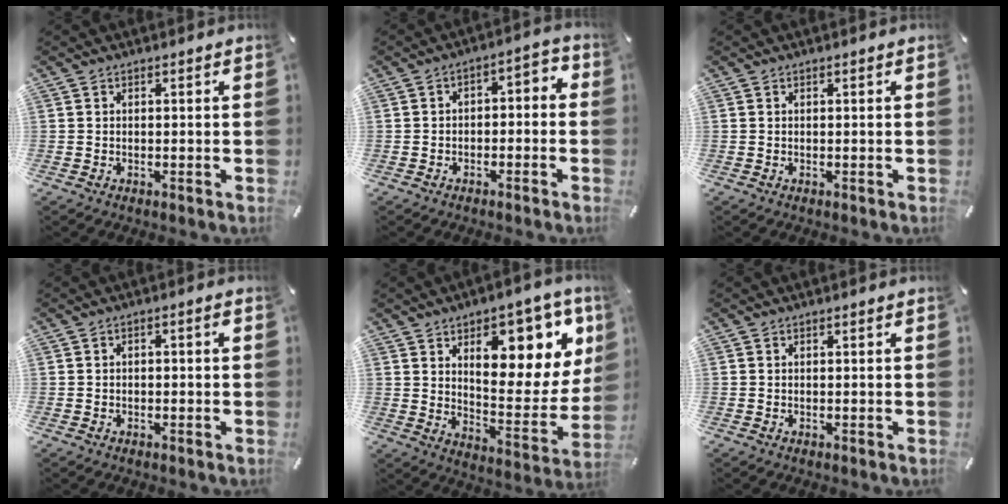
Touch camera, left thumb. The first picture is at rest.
{"total": 4.0, "force": [-2.8, 2.1, 1.9], "torque": [-0.038, 0.020, -0.059]}
{"total": 0.0}
{"total": 1.6, "force": [-0.4, 0.6, 1.4], "torque": [-0.025, 0.004, -0.009]}
{"total": 18.0, "force": [9.4, 9.0, 12.5], "torque": [-0.153, -0.069, 0.154]}
{"total": 0.0}